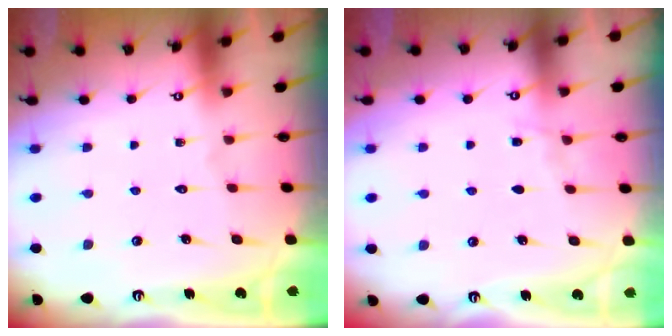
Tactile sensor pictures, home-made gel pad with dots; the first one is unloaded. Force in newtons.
{"total": 4.0, "press": 4.0, "slide": 0.5}